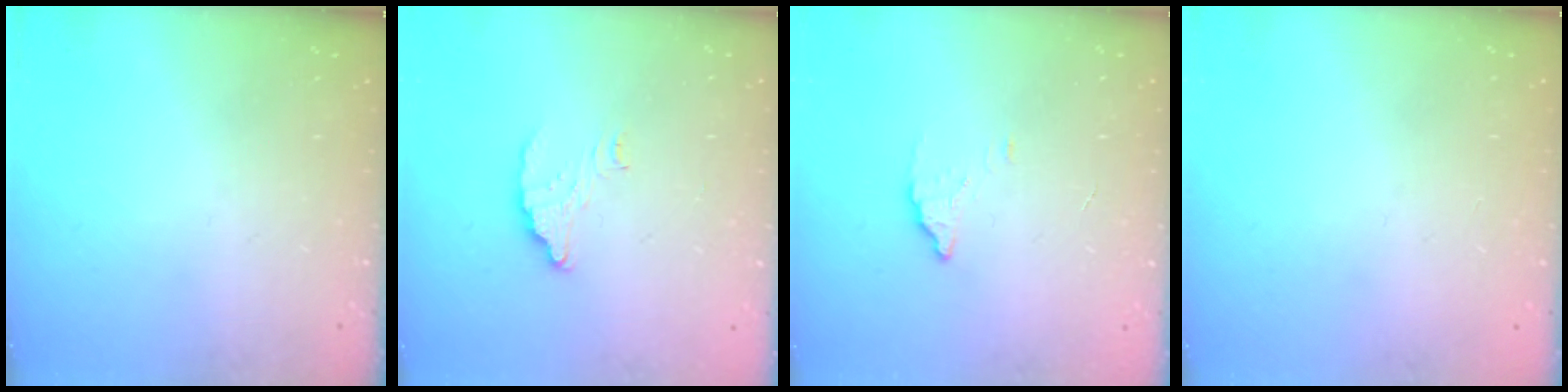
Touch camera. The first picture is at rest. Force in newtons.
{"total": 4.3, "press": 4.2, "slide": 0.2}
{"total": 2.1, "press": 2.1, "slide": 0.1}
{"total": 2.2, "press": 2.2, "slide": 0.1}